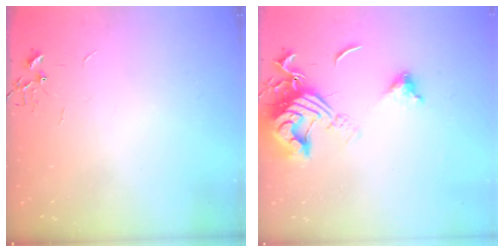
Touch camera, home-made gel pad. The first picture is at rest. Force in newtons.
{"total": 15.6, "press": 15.5, "slide": 1.9}